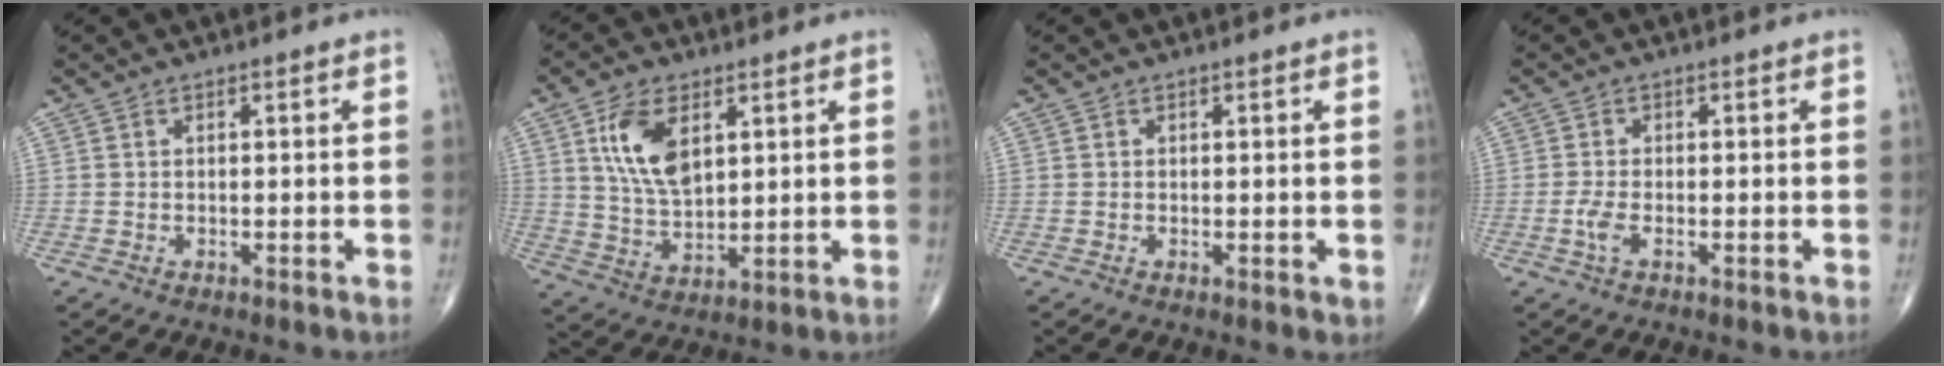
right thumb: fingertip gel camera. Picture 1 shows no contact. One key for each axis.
{"total": 11.0, "fx": 4.1, "fy": 6.0, "fz": 8.3, "tx": -0.148, "ty": -0.017, "tz": 0.083}
{"total": 0.6, "fx": 0.1, "fy": 0.3, "fz": 0.5, "tx": -0.007, "ty": -0.003, "tz": -0.001}
{"total": 2.4, "fx": -0.9, "fy": 0.8, "fz": 2.0, "tx": -0.052, "ty": -0.001, "tz": -0.019}